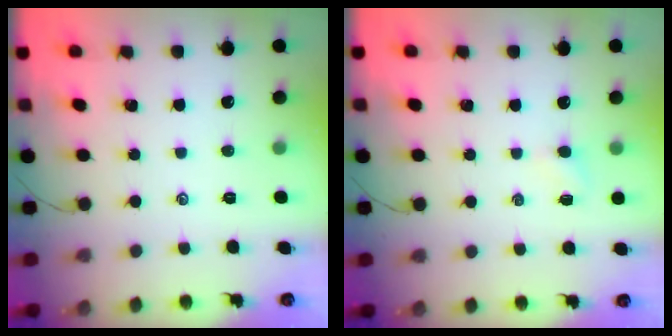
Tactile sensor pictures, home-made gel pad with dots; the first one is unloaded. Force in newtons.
{"total": 2.6, "press": 2.5, "slide": 0.9}